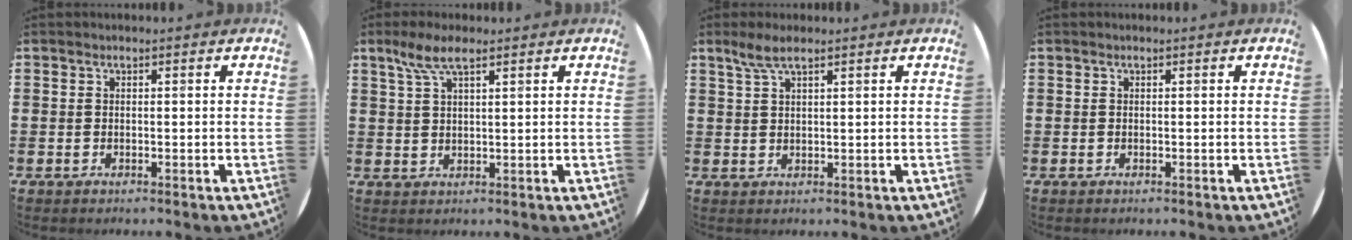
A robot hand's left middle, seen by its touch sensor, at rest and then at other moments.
{"total": 4.9, "force": [3.0, 1.4, 3.6], "torque": [-0.077, 0.008, 0.053]}
{"total": 3.1, "force": [2.2, 0.6, 2.0], "torque": [-0.044, 0.005, 0.039]}
{"total": 0.0}